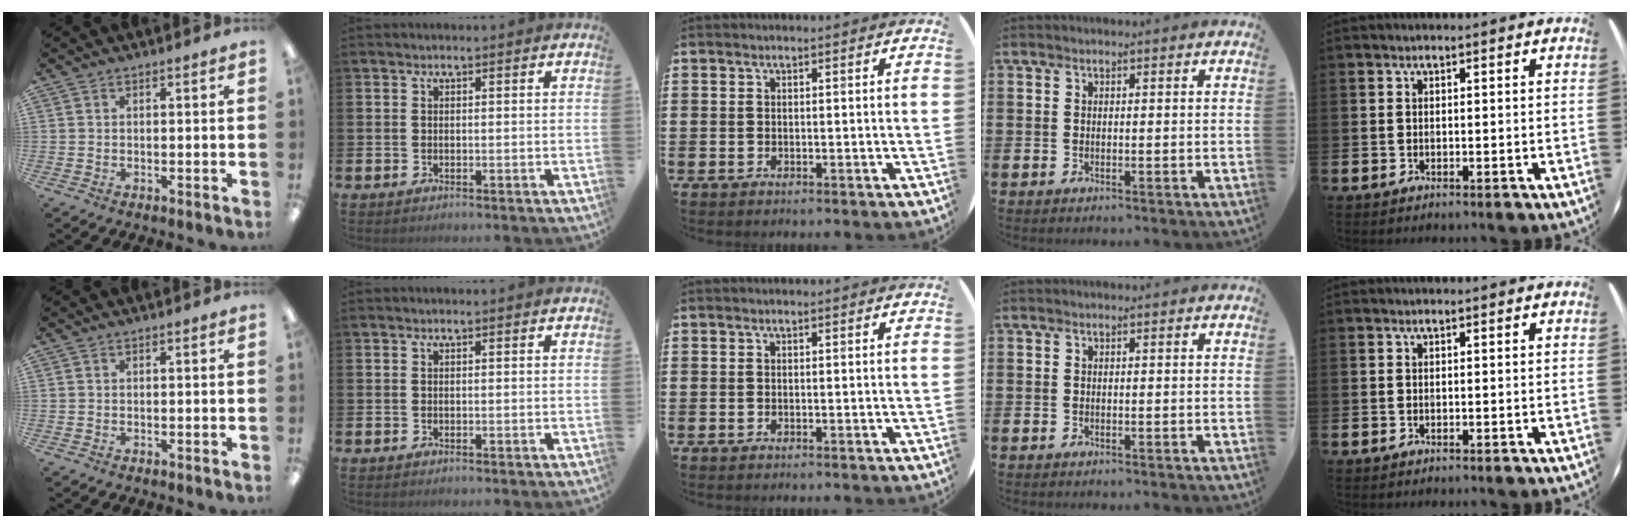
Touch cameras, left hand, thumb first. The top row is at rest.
{}